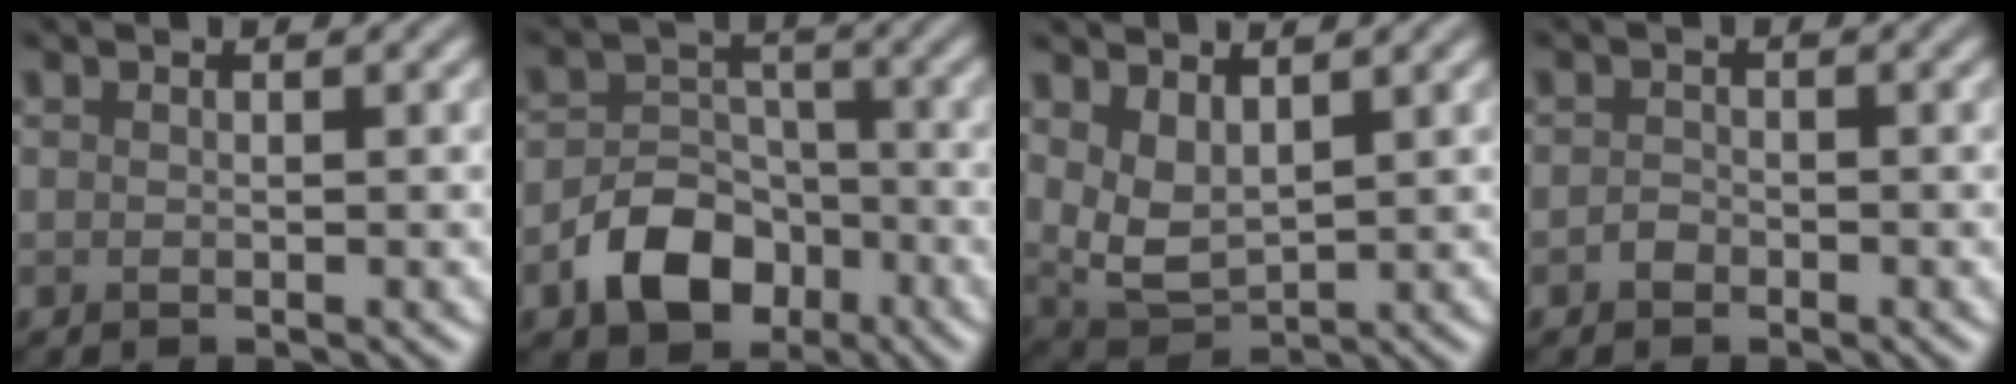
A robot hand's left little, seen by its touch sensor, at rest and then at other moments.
{"total": 5.8, "force": [-2.9, 4.1, 2.9], "torque": [-0.042, -0.002, -0.056]}
{"total": 3.9, "force": [1.7, 2.1, 2.8], "torque": [-0.069, -0.012, 0.040]}
{"total": 0.9, "force": [-0.6, 0.7, 0.3], "torque": [-0.004, 0.000, -0.012]}